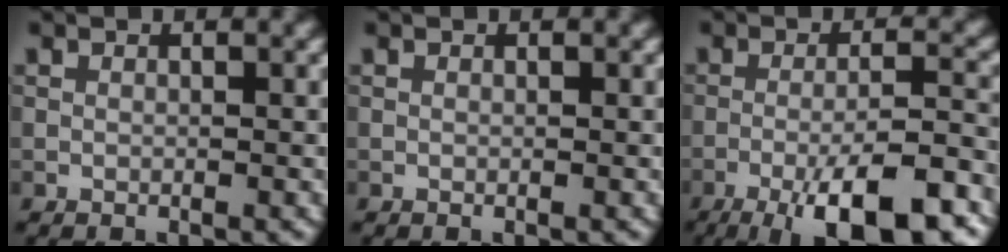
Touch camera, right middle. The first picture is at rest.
{"total": 0.0}
{"total": 10.6, "force": [-5.9, 2.5, 8.5], "torque": [-0.135, -0.001, -0.095]}